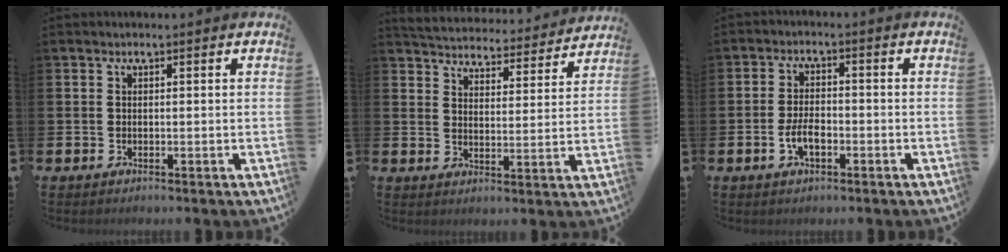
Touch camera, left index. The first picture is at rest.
{"total": 4.9, "force": [4.8, 0.6, 0.2], "torque": [-0.021, -0.043, 0.080]}
{"total": 3.6, "force": [-1.1, 1.8, 2.9], "torque": [-0.050, 0.004, -0.021]}